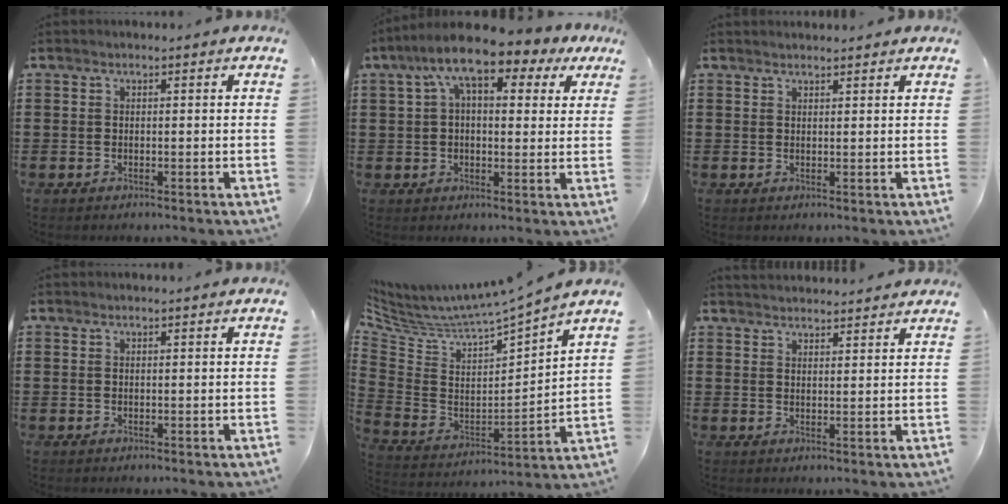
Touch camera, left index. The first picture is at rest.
{"total": 9.7, "force": [5.6, 3.5, 7.2], "torque": [-0.148, -0.005, 0.095]}
{"total": 1.0, "force": [1.0, 0.0, 0.1], "torque": [-0.004, -0.002, 0.020]}
{"total": 0.0}
{"total": 4.9, "force": [4.7, 0.3, 1.4], "torque": [-0.058, -0.055, 0.071]}
{"total": 2.4, "force": [2.4, -0.2, -0.1], "torque": [-0.003, -0.006, 0.046]}